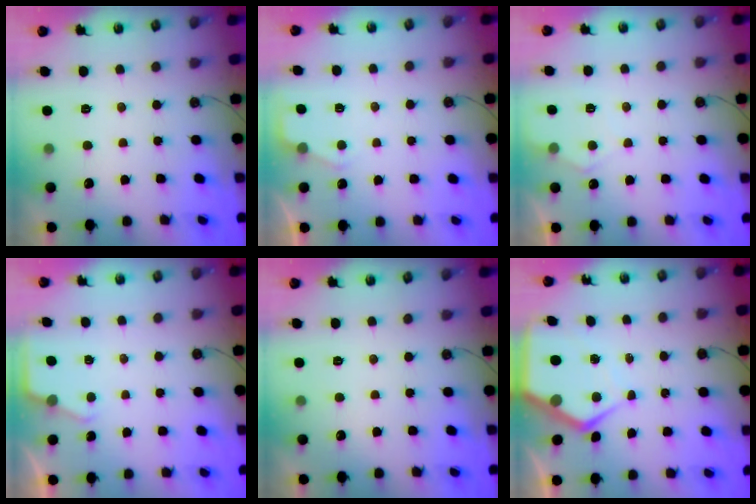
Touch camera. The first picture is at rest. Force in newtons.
{"total": 2.8, "press": 2.7, "slide": 0.5}
{"total": 5.0, "press": 4.9, "slide": 0.5}
{"total": 3.0, "press": 2.9, "slide": 0.5}
{"total": 0.0}
{"total": 9.0, "press": 8.9, "slide": 1.1}